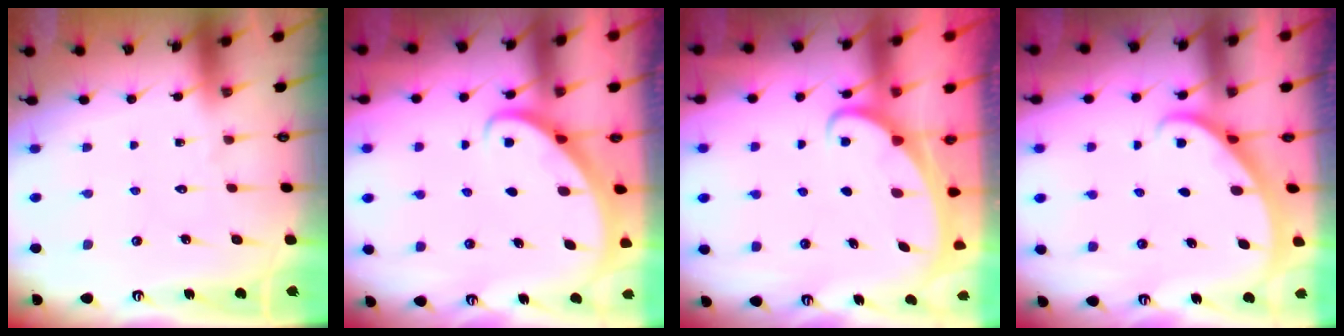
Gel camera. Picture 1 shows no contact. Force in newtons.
{"total": 2.7, "press": 2.7, "slide": 0.2}
{"total": 1.9, "press": 1.9, "slide": 0.3}
{"total": 2.2, "press": 2.2, "slide": 0.1}